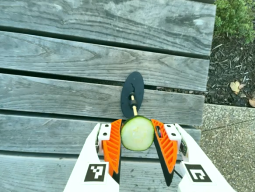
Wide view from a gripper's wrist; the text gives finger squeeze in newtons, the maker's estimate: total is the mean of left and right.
{"total": 13.9, "left": 14.2, "right": 13.6}